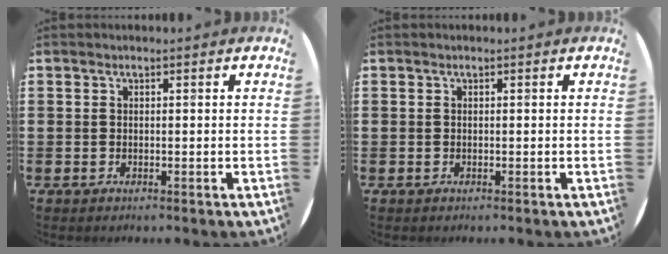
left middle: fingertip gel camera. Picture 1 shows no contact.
{"total": 0.0}